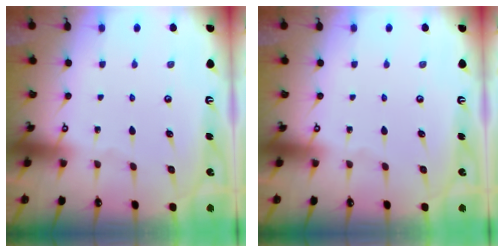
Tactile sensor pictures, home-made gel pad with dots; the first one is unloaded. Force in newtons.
{"total": 0.0}